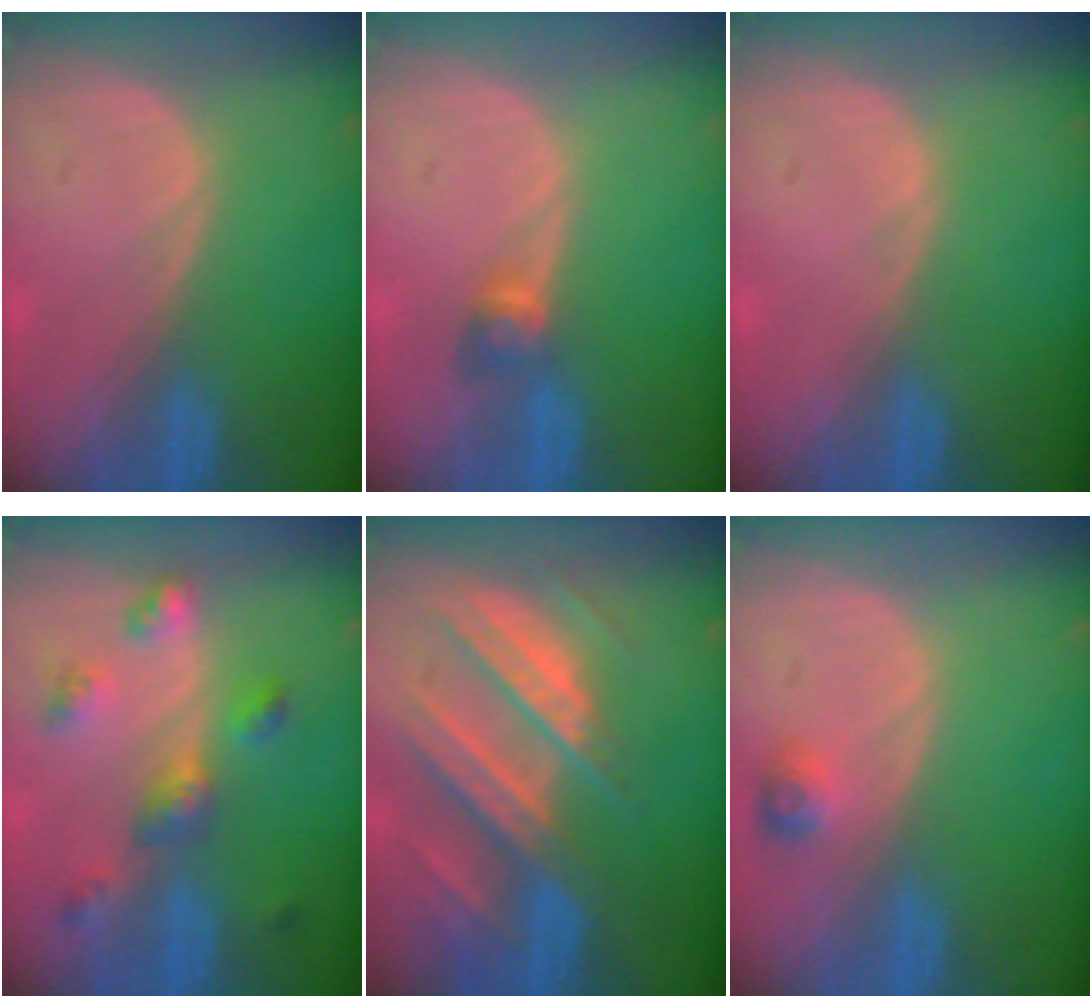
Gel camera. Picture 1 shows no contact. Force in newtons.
{"total": 2.7, "press": 2.4, "slide": 1.2}
{"total": 0.0}
{"total": 6.0, "press": 5.8, "slide": 1.5}
{"total": 10.5, "press": 9.2, "slide": 4.9}
{"total": 2.3, "press": 2.2, "slide": 0.7}